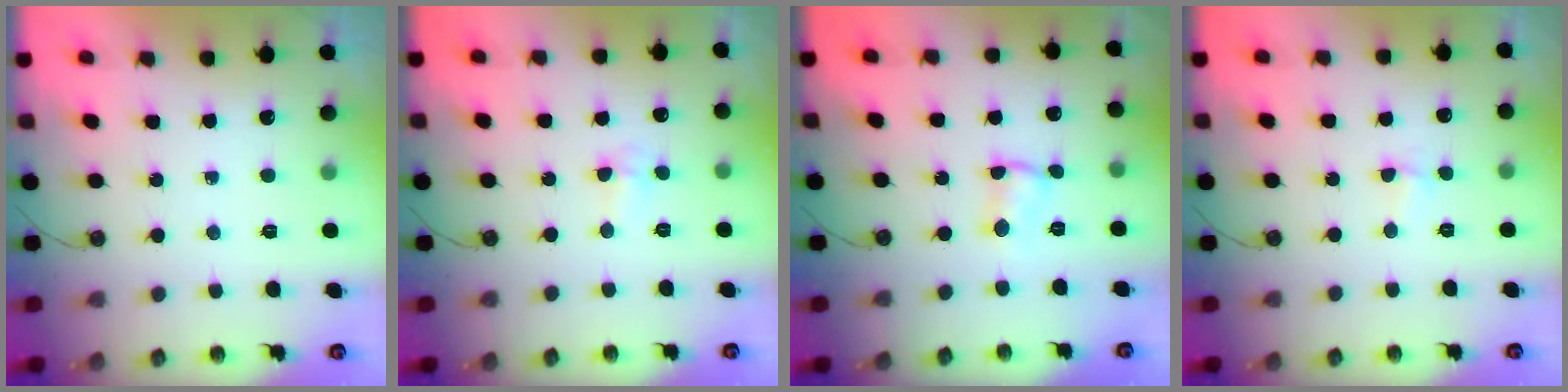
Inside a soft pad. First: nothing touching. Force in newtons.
{"total": 2.5, "press": 2.4, "slide": 0.9}
{"total": 1.9, "press": 1.9, "slide": 0.4}
{"total": 2.0, "press": 1.9, "slide": 0.5}